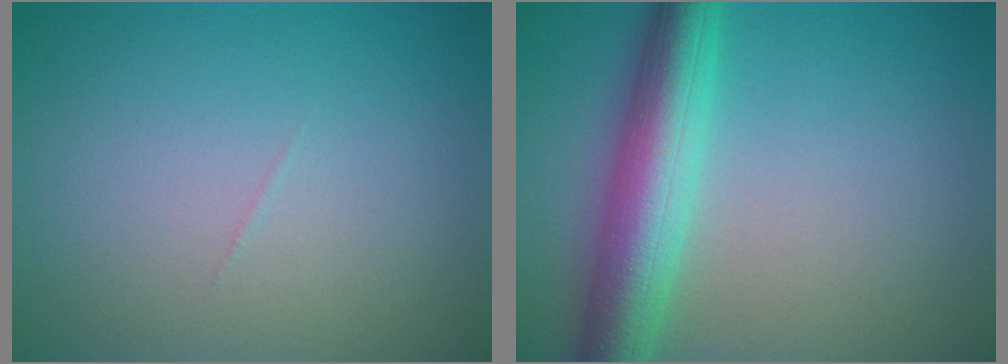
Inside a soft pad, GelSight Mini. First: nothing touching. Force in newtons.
{"total": 7.2, "press": 7.2, "slide": 0.2}